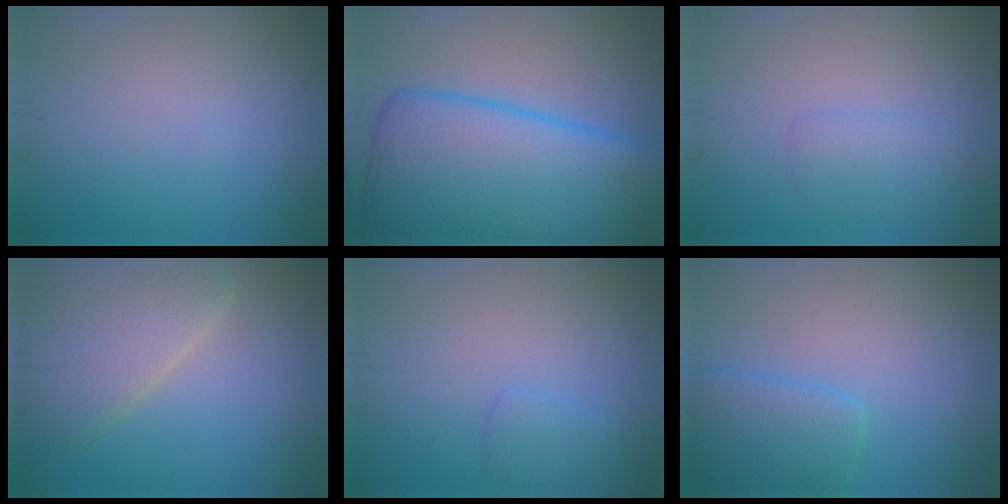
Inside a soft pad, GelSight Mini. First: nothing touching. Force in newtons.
{"total": 14.6, "press": 14.6, "slide": 0.4}
{"total": 1.7, "press": 1.7, "slide": 0.2}
{"total": 6.7, "press": 6.7, "slide": 0.5}
{"total": 1.5, "press": 1.5, "slide": 0.1}
{"total": 3.6, "press": 3.6, "slide": 0.2}